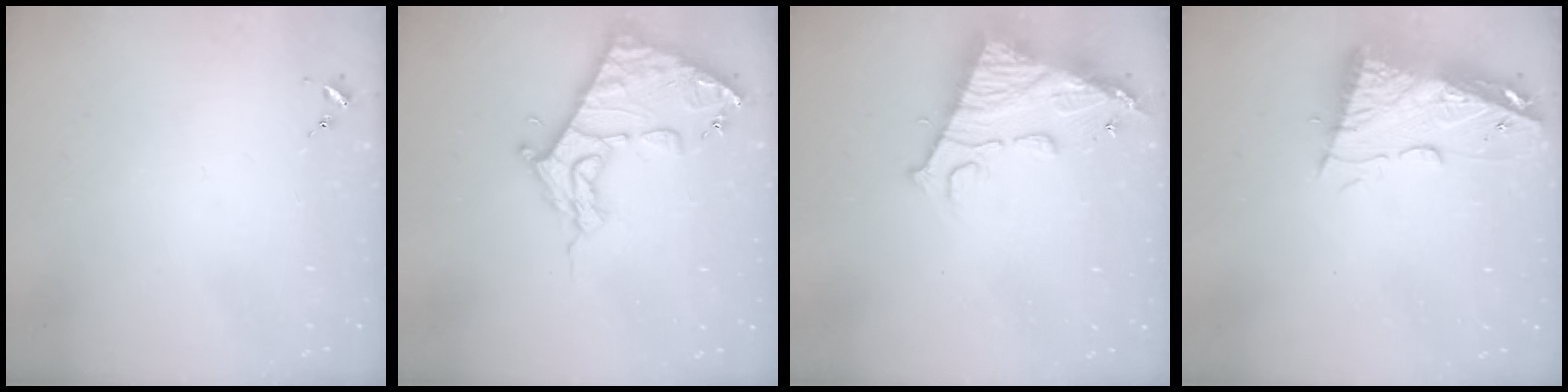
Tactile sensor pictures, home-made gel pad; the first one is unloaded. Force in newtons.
{"total": 16.9, "press": 16.8, "slide": 1.5}
{"total": 17.7, "press": 17.6, "slide": 1.6}
{"total": 11.5, "press": 11.5, "slide": 1.1}